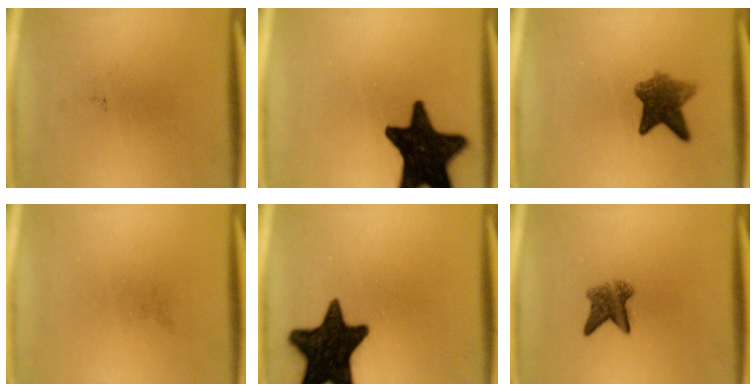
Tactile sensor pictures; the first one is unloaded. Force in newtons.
{"total": 18.9}
{"total": 6.3}
{"total": 0.0}
{"total": 17.6}
{"total": 4.2}